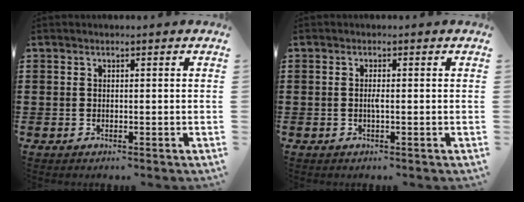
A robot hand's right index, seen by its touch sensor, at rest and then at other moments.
{"total": 1.1, "force": [-0.2, 0.0, 1.1], "torque": [-0.029, -0.005, -0.006]}